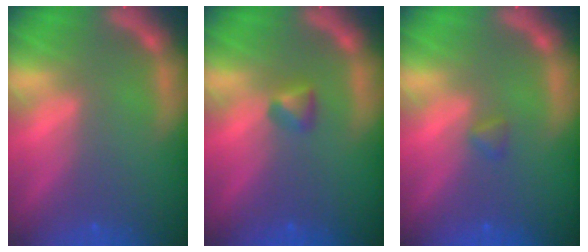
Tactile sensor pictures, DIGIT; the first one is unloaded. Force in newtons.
{"total": 1.4}
{"total": 0.9}